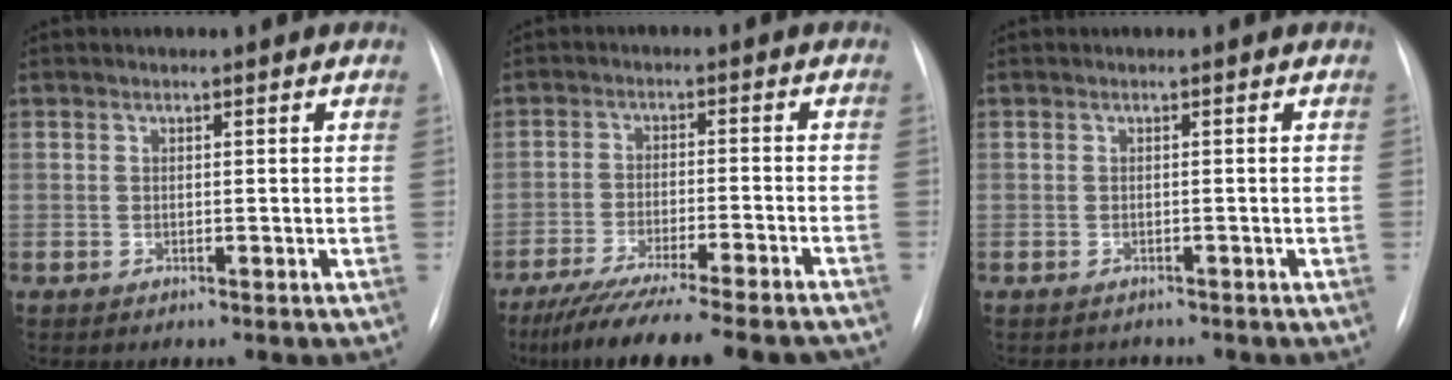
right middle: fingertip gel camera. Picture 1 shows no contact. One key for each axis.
{"total": 19.4, "fx": -16.9, "fy": 1.8, "fz": 9.3, "tx": -0.115, "ty": -0.027, "tz": -0.242}
{"total": 1.8, "fx": -1.6, "fy": 0.8, "fz": -0.2, "tx": 0.001, "ty": 0.000, "tz": -0.021}